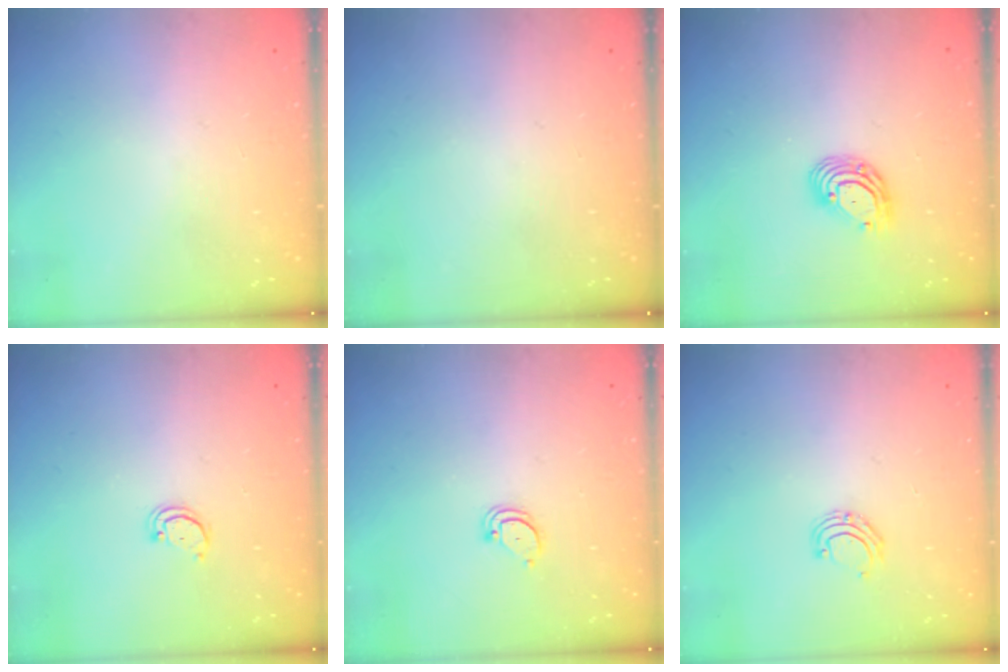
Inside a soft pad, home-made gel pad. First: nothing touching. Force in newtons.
{"total": 0.0}
{"total": 7.3, "press": 7.2, "slide": 1.3}
{"total": 2.1, "press": 2.1, "slide": 0.2}
{"total": 2.7, "press": 2.7, "slide": 0.2}
{"total": 4.1, "press": 4.1, "slide": 0.4}